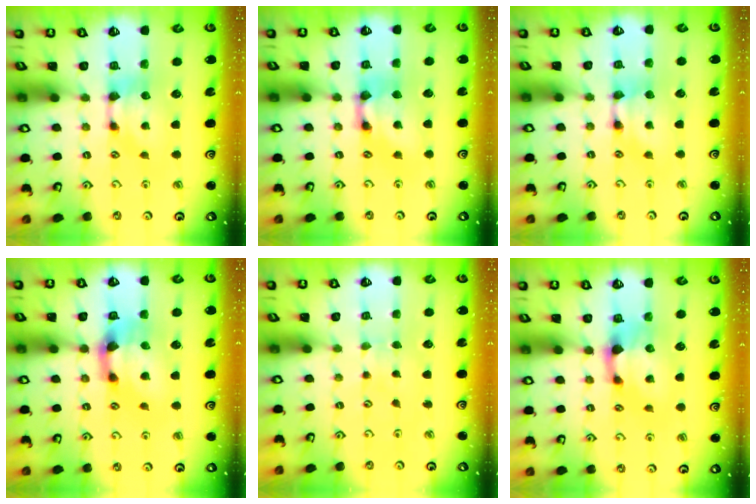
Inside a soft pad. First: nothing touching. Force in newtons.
{"total": 3.0, "press": 3.0, "slide": 0.2}
{"total": 1.8, "press": 1.8, "slide": 0.1}
{"total": 4.6, "press": 4.1, "slide": 2.1}
{"total": 3.3, "press": 3.3, "slide": 0.1}
{"total": 1.6, "press": 1.0, "slide": 1.3}